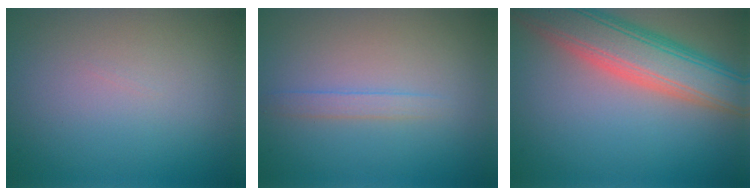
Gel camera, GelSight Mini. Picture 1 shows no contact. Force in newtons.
{"total": 1.2, "press": 1.2, "slide": 0.1}
{"total": 8.8, "press": 8.8, "slide": 0.4}